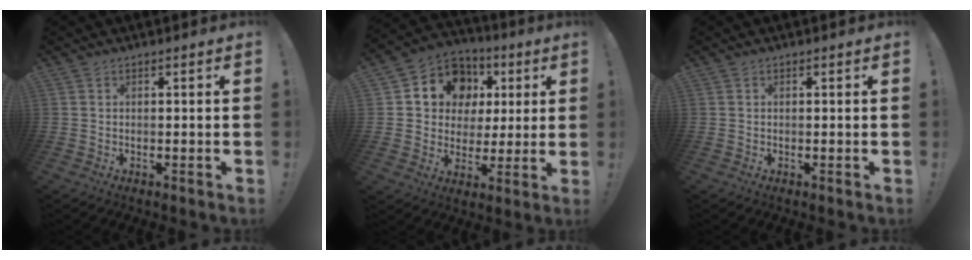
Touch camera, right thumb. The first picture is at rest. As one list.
[{"total": 13.1, "force": [4.5, 11.3, 4.8], "torque": [-0.068, -0.020, 0.103]}, {"total": 0.0}]